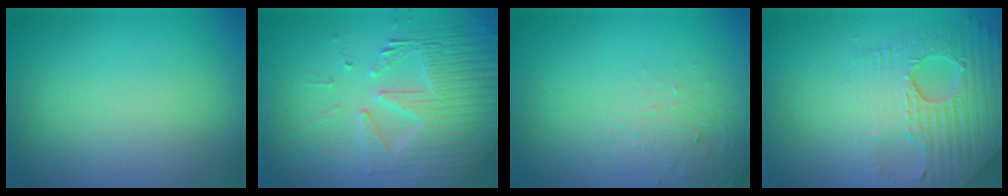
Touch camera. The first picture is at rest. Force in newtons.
{"total": 6.5, "press": 5.1, "slide": 4.1}
{"total": 1.9, "press": 1.8, "slide": 0.4}
{"total": 7.6, "press": 5.5, "slide": 5.3}